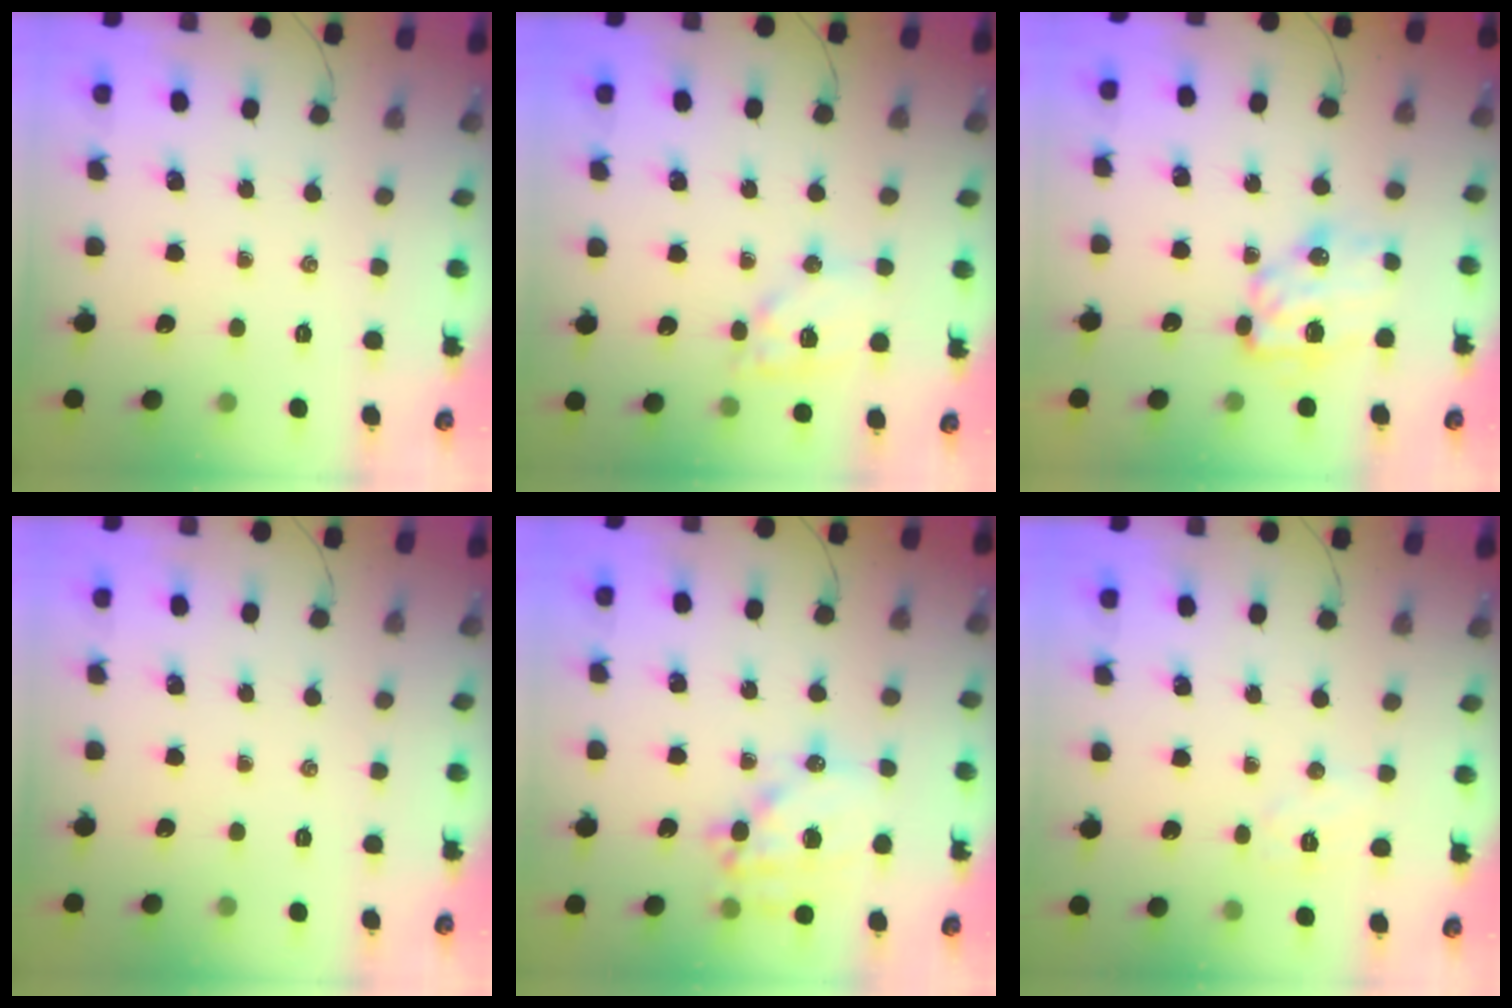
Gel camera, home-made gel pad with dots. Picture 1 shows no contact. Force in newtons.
{"total": 11.4, "press": 11.3, "slide": 1.5}
{"total": 9.6, "press": 9.4, "slide": 1.8}
{"total": 0.0}
{"total": 16.5, "press": 16.1, "slide": 3.5}
{"total": 5.7, "press": 5.6, "slide": 0.9}